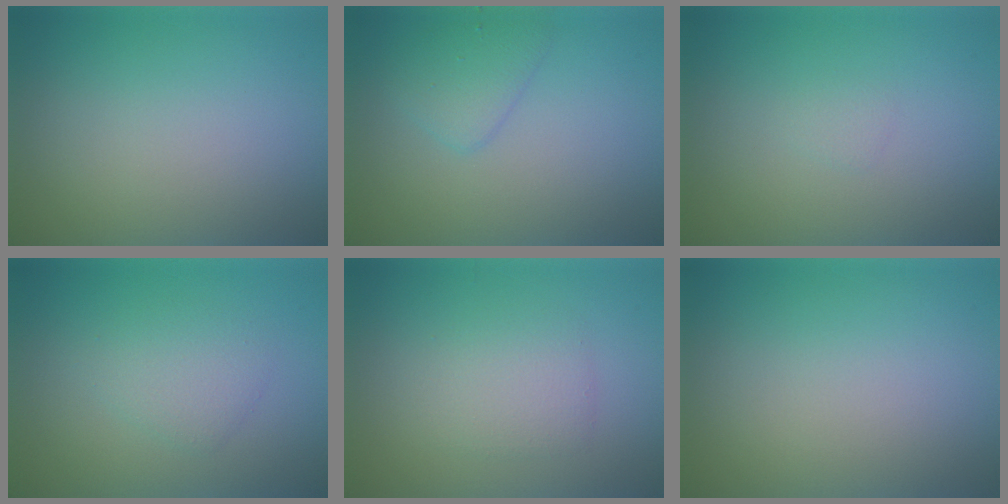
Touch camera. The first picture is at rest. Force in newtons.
{"total": 2.3, "press": 2.2, "slide": 0.1}
{"total": 0.6, "press": 0.6, "slide": 0.0}
{"total": 2.2, "press": 2.2, "slide": 0.0}
{"total": 2.3, "press": 2.3, "slide": 0.1}
{"total": 0.0}